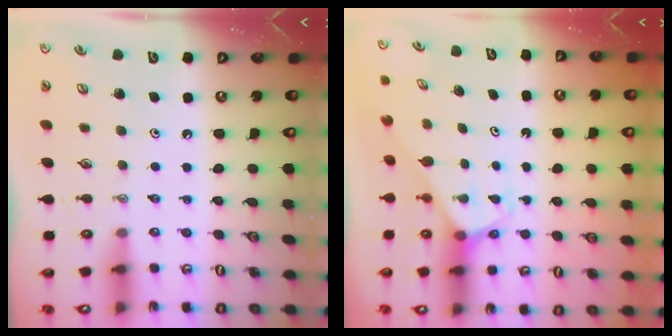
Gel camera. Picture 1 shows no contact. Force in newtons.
{"total": 2.3, "press": 2.3, "slide": 0.2}